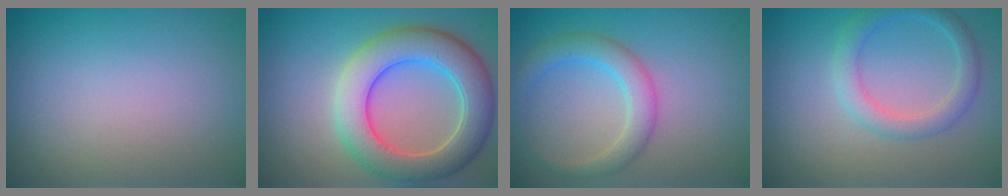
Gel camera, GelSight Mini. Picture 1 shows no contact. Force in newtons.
{"total": 7.5, "press": 7.5, "slide": 0.5}
{"total": 3.2, "press": 3.1, "slide": 0.3}
{"total": 2.7, "press": 2.7, "slide": 0.1}